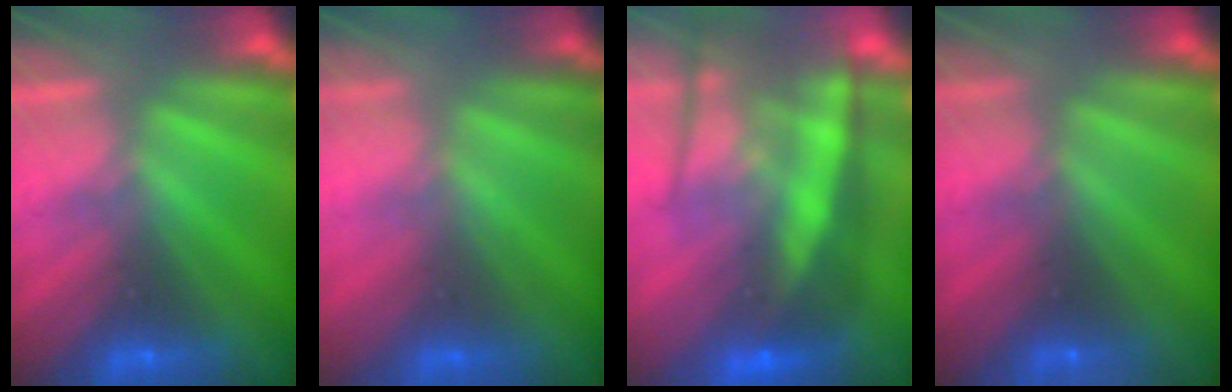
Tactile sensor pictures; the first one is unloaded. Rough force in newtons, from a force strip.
{"total": 2.3}
{"total": 7.1}
{"total": 7.8}